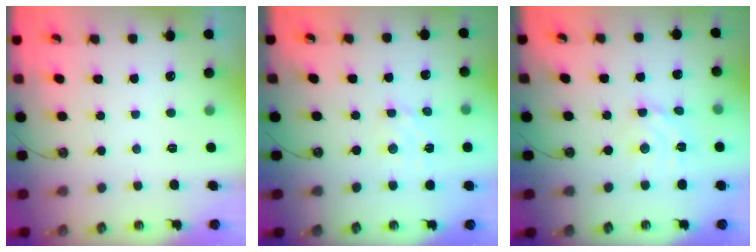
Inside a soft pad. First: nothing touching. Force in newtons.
{"total": 2.8, "press": 2.8, "slide": 0.4}
{"total": 6.1, "press": 6.1, "slide": 0.4}